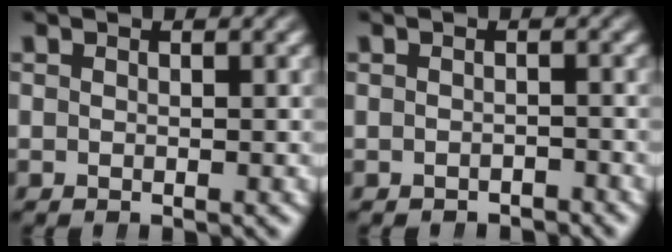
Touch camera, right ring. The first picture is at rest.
{"total": 1.6, "force": [-1.6, -0.1, -0.2], "torque": [0.007, -0.008, -0.021]}